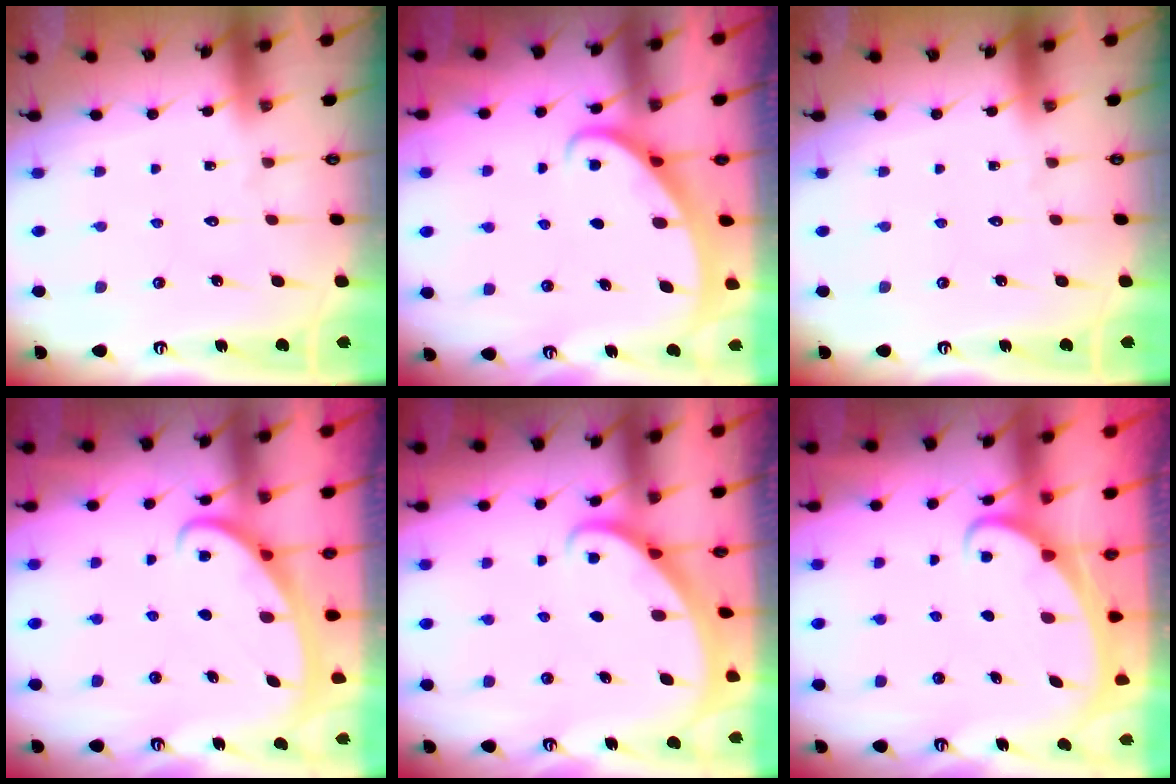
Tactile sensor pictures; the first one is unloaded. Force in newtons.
{"total": 2.3, "press": 2.3, "slide": 0.2}
{"total": 0.0}
{"total": 2.6, "press": 2.6, "slide": 0.4}
{"total": 1.8, "press": 1.8, "slide": 0.1}
{"total": 1.9, "press": 1.9, "slide": 0.3}